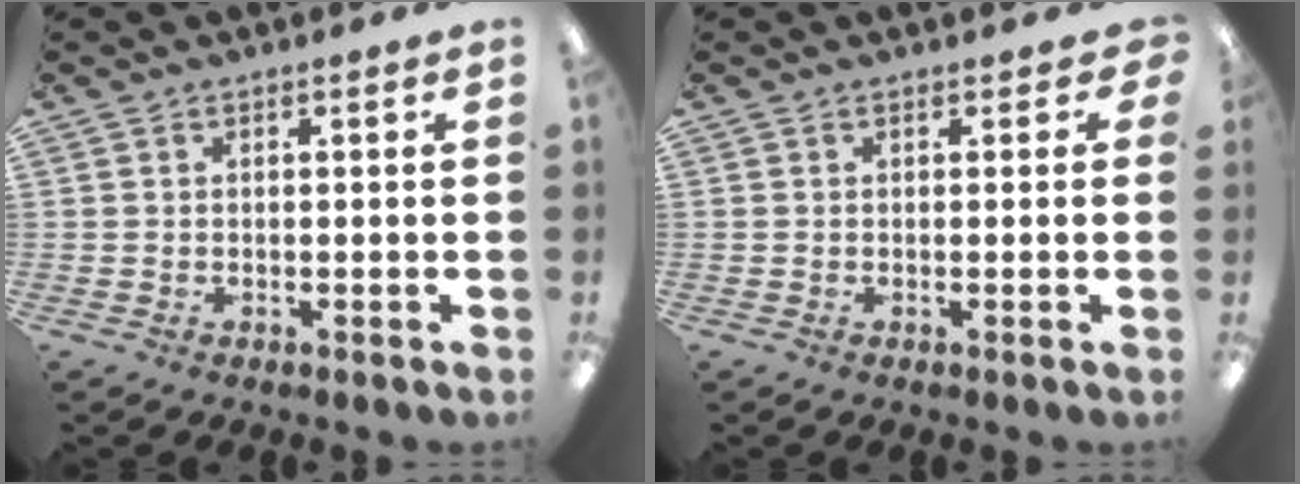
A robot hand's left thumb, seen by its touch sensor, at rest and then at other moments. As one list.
[{"total": 1.4, "force": [0.6, 1.0, 0.8], "torque": [-0.008, 0.001, 0.009]}]